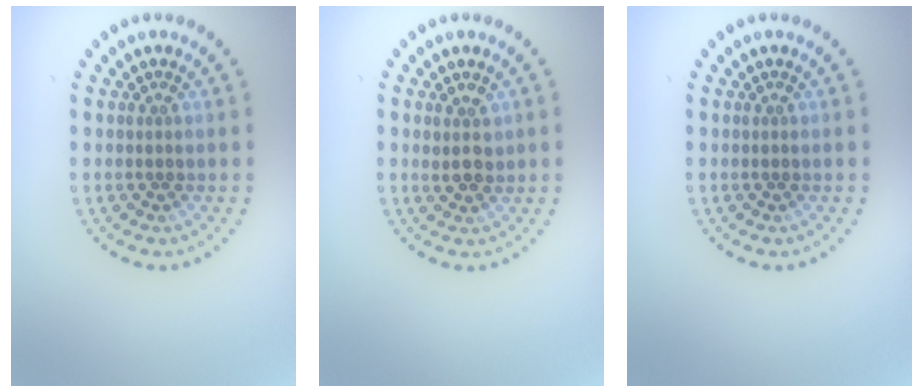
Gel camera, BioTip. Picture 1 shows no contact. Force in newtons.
{"total": 1.8, "press": 1.6, "slide": 0.7}
{"total": 0.0}